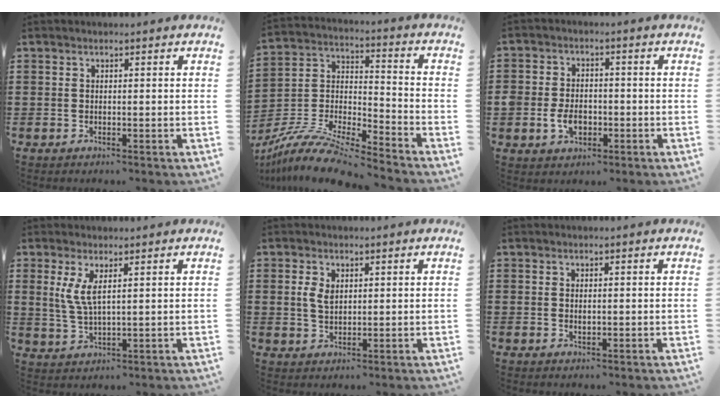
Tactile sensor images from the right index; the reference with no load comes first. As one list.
[{"total": 9.9, "force": [-8.9, 1.6, 3.8], "torque": [-0.084, 0.014, -0.182]}, {"total": 4.8, "force": [-1.4, 3.5, 2.9], "torque": [-0.072, 0.003, -0.027]}, {"total": 4.7, "force": [1.8, 1.4, 4.1], "torque": [-0.096, -0.001, 0.029]}, {"total": 3.1, "force": [0.8, 1.9, 2.3], "torque": [-0.051, 0.008, 0.013]}, {"total": 0.9, "force": [0.1, 0.4, 0.8], "torque": [-0.016, 0.003, 0.001]}]